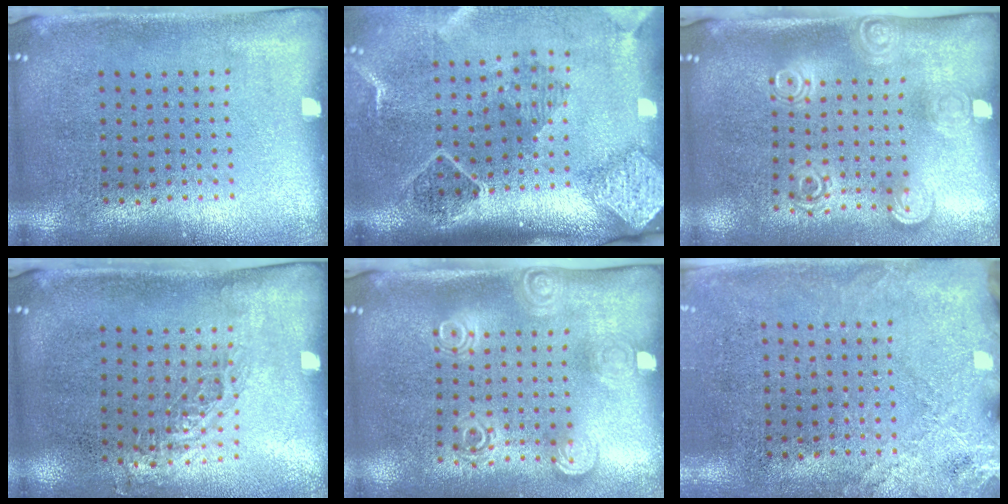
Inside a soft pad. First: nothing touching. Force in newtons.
{"total": 2.7, "press": 2.0, "slide": 1.9}
{"total": 1.7, "press": 1.3, "slide": 1.1}
{"total": 0.8, "press": 0.8, "slide": 0.2}
{"total": 1.9, "press": 1.4, "slide": 1.3}
{"total": 2.5, "press": 2.1, "slide": 1.3}